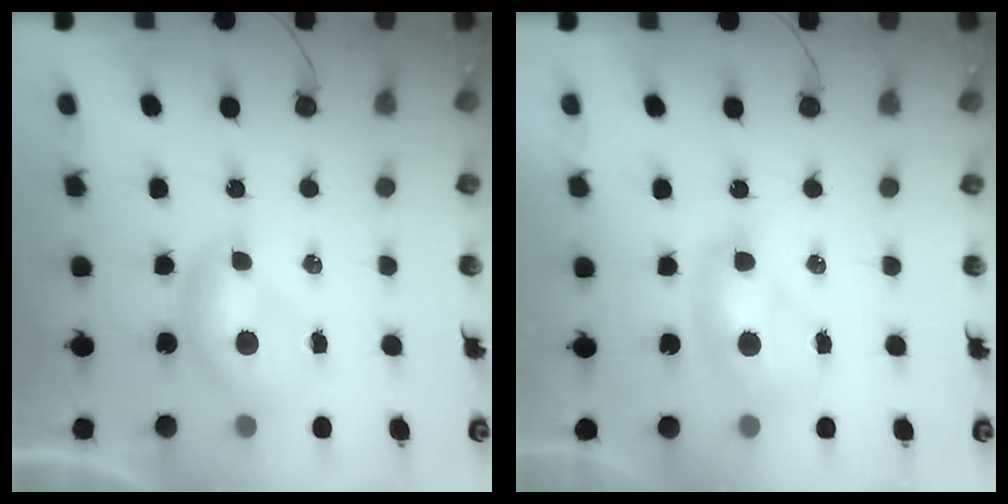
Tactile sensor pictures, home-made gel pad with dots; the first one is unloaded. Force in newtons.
{"total": 2.1, "press": 2.1, "slide": 0.2}